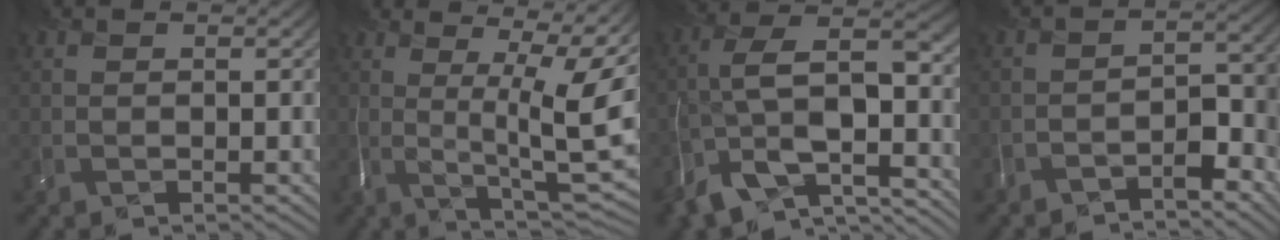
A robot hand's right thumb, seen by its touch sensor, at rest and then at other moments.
{"total": 13.2, "force": [1.6, 2.5, 12.8], "torque": [-0.171, 0.016, 0.046]}
{"total": 12.8, "force": [-8.1, 4.7, 8.7], "torque": [-0.176, -0.004, -0.149]}
{"total": 4.5, "force": [-4.4, 0.2, 1.1], "torque": [0.000, 0.008, -0.069]}